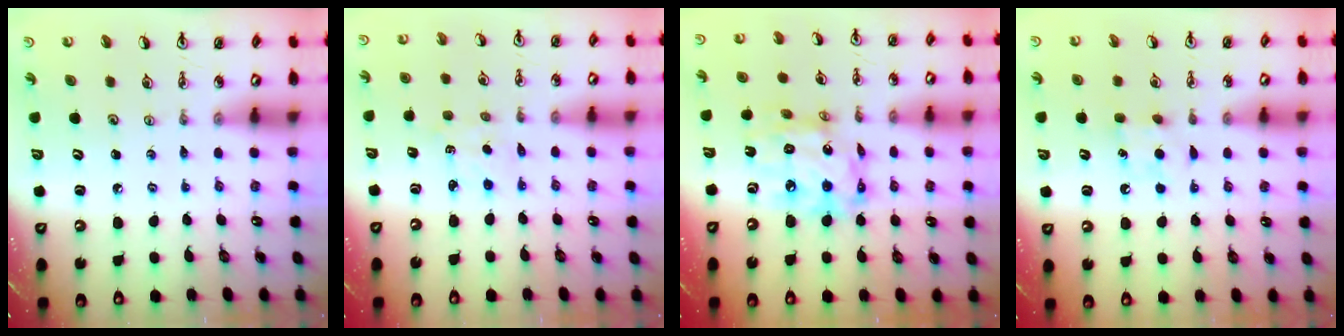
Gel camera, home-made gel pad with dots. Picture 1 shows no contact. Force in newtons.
{"total": 1.5, "press": 1.5, "slide": 0.3}
{"total": 15.1, "press": 14.9, "slide": 1.8}
{"total": 6.4, "press": 6.3, "slide": 0.6}